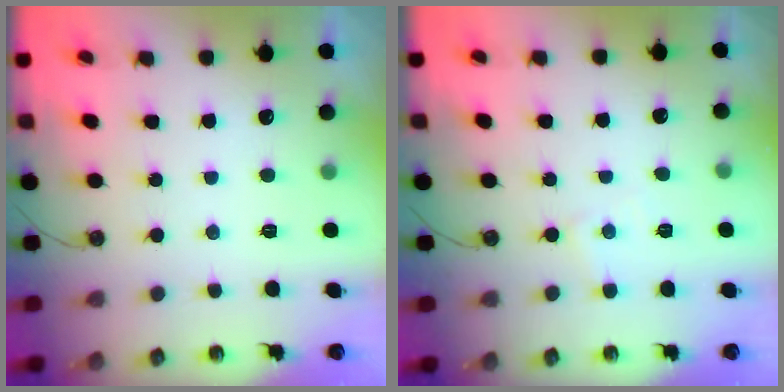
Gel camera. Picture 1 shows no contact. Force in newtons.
{"total": 4.0, "press": 3.9, "slide": 0.6}